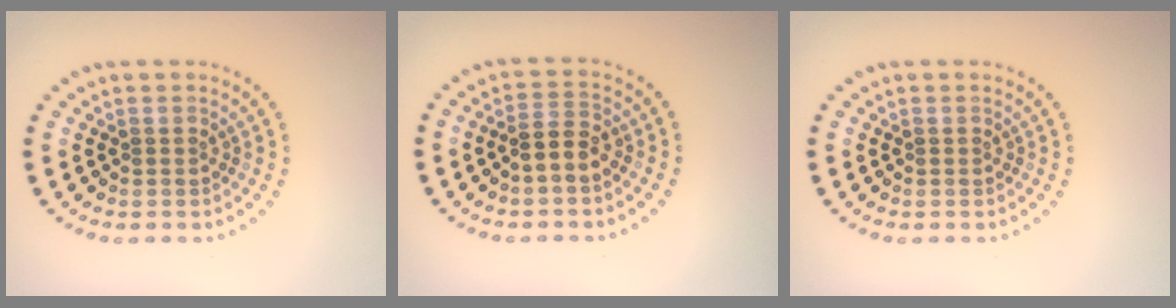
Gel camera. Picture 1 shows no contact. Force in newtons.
{"total": 2.4, "press": 2.2, "slide": 0.9}
{"total": 0.0}